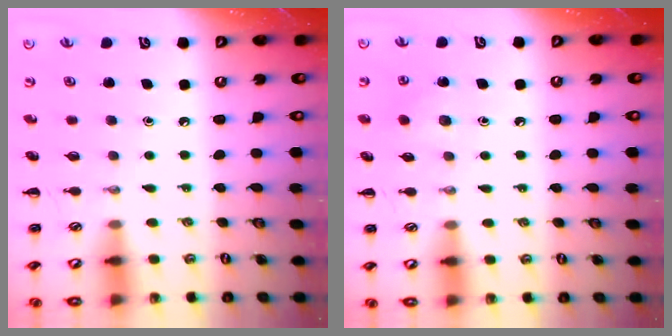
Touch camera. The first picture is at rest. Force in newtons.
{"total": 6.3, "press": 6.1, "slide": 1.8}